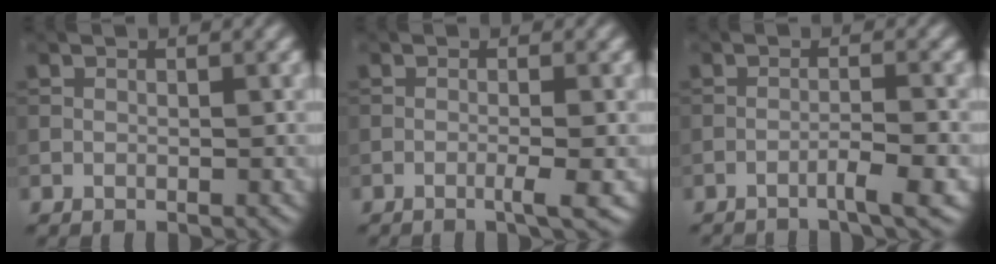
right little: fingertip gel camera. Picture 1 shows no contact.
{"total": 1.9, "force": [-0.7, 0.2, 1.8], "torque": [-0.025, 0.002, -0.015]}
{"total": 2.7, "force": [-1.7, 0.3, 2.1], "torque": [-0.024, 0.008, -0.040]}